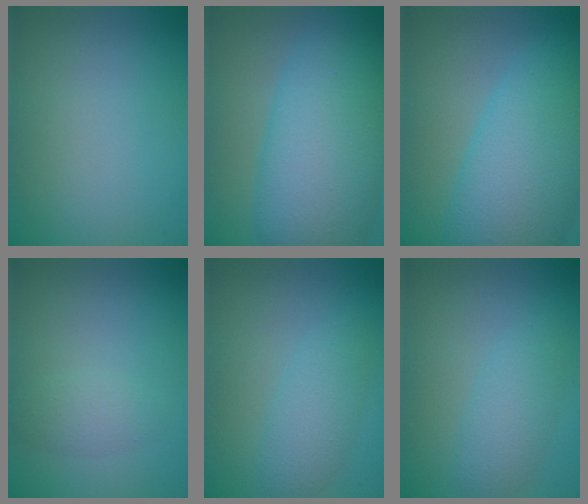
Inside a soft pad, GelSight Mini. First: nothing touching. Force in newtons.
{"total": 11.1, "press": 11.1, "slide": 0.2}
{"total": 9.9, "press": 9.9, "slide": 0.2}
{"total": 1.8, "press": 1.8, "slide": 0.2}
{"total": 2.7, "press": 2.7, "slide": 0.1}
{"total": 2.7, "press": 2.7, "slide": 0.1}